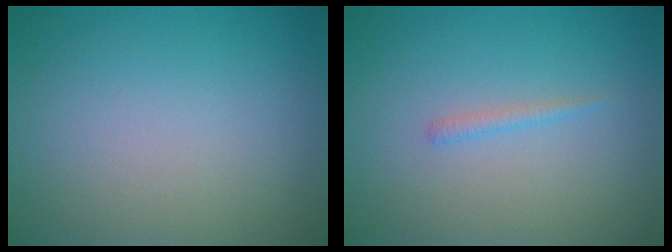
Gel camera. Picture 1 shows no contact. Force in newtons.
{"total": 0.8, "press": 0.8, "slide": 0.1}